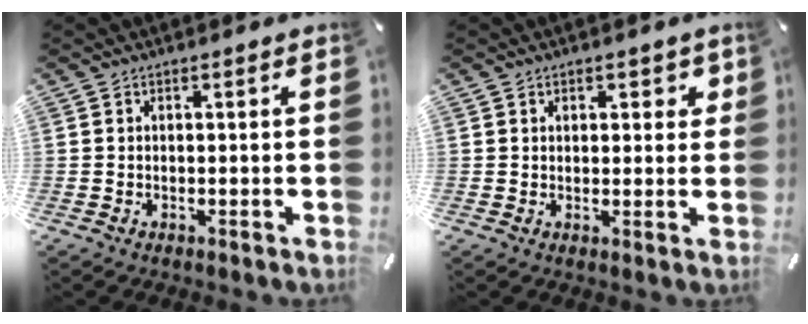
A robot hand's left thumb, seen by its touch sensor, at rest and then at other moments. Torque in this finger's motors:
{"motor_torque": [-0.02, 0.04, 0.03, 0.10, -0.03]}